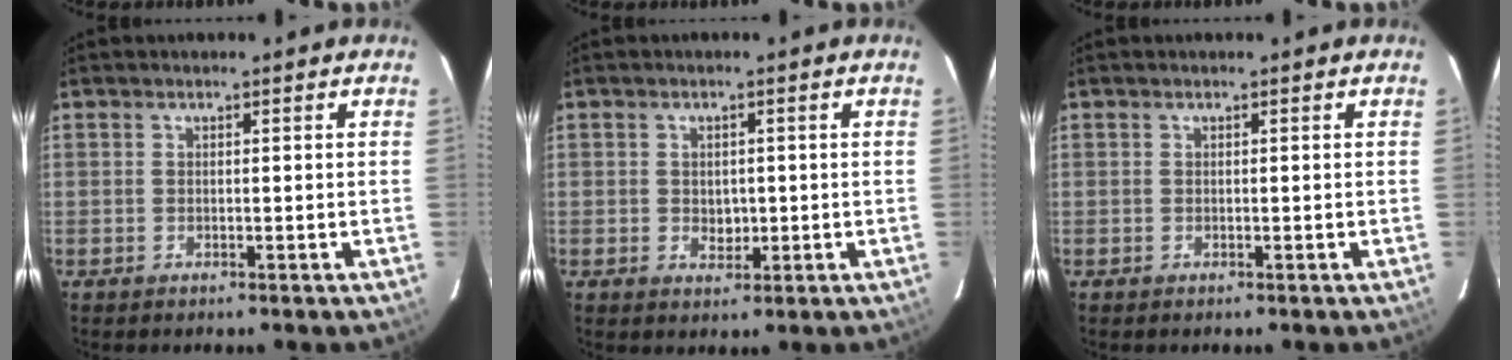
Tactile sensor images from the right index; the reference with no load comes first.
{"total": 3.0, "force": [-0.2, 2.5, 1.6], "torque": [-0.025, 0.001, 0.001]}
{"total": 0.0}